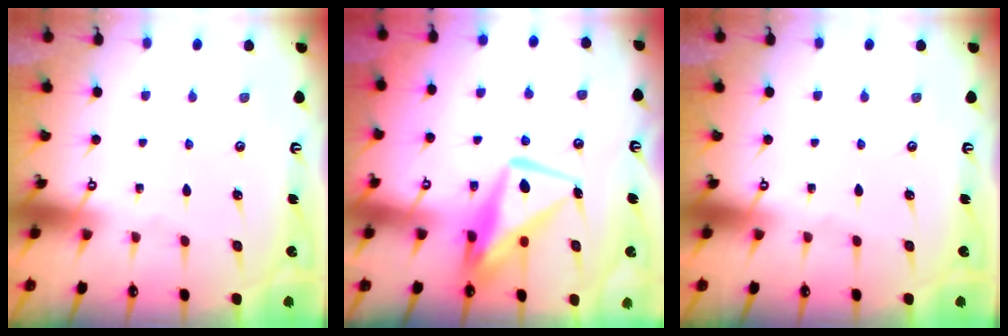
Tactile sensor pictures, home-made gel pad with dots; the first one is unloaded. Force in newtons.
{"total": 11.9, "press": 11.9, "slide": 0.8}
{"total": 0.0}